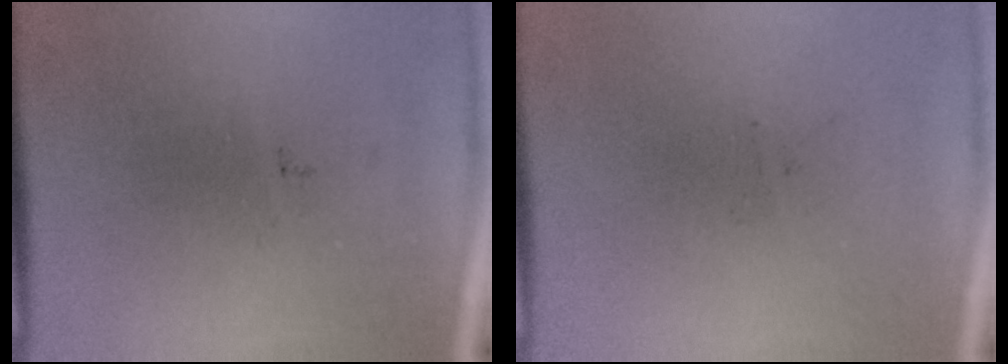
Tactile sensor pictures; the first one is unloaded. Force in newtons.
{"total": 0.0}